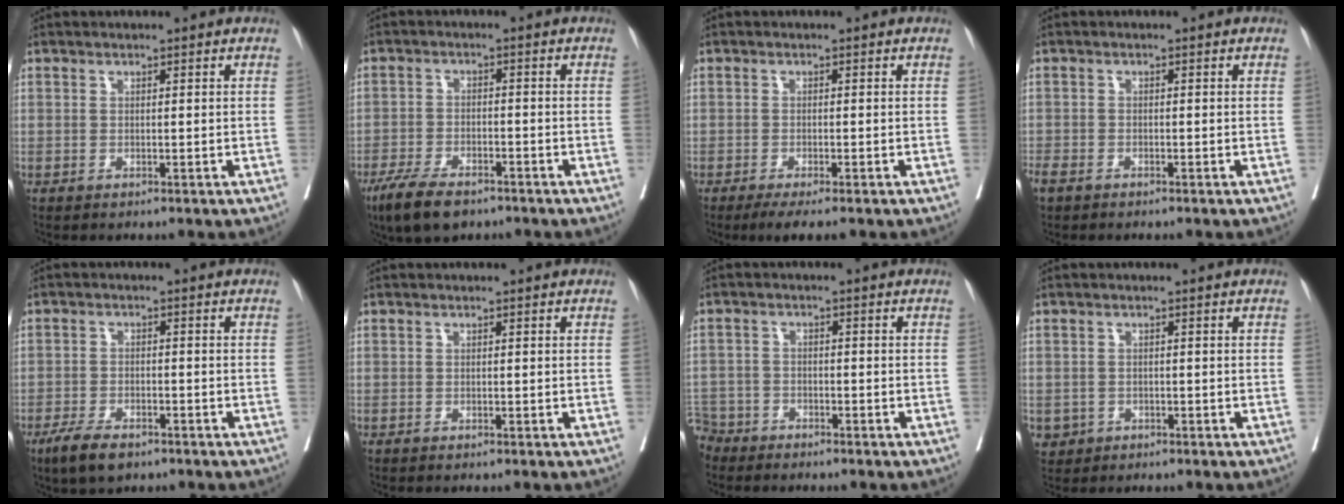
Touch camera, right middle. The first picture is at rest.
{"total": 8.0, "force": [-5.8, 2.7, 4.7], "torque": [-0.085, -0.011, -0.101]}
{"total": 3.8, "force": [-2.9, 0.5, 2.5], "torque": [-0.031, -0.008, -0.044]}
{"total": 3.0, "force": [-2.3, 1.3, 1.5], "torque": [-0.032, -0.006, -0.043]}
{"total": 5.6, "force": [-4.0, 2.0, 3.4], "torque": [-0.064, -0.005, -0.070]}
{"total": 0.0}
{"total": 5.4, "force": [-4.7, 2.6, -0.7], "torque": [0.014, -0.002, -0.095]}
{"total": 2.6, "force": [-1.1, 2.3, 0.2], "torque": [0.002, 0.006, -0.015]}